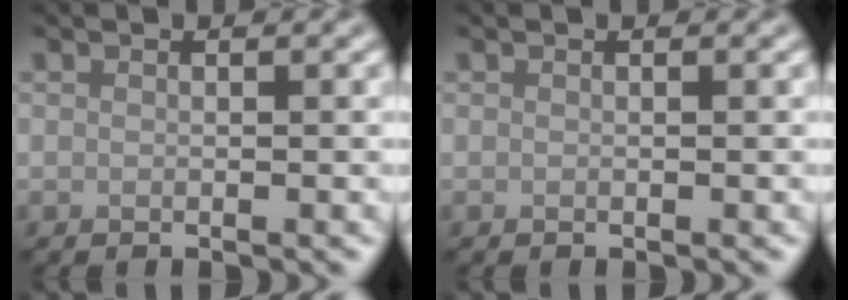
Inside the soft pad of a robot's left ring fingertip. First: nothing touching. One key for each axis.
{"total": 0.0}